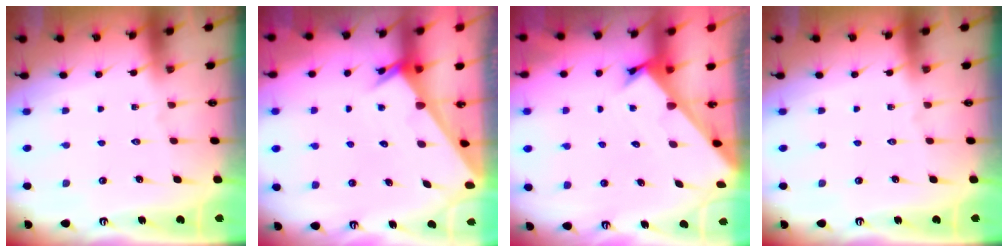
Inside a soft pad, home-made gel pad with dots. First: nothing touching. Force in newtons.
{"total": 2.0, "press": 2.0, "slide": 0.1}
{"total": 2.5, "press": 2.5, "slide": 0.3}
{"total": 0.0}